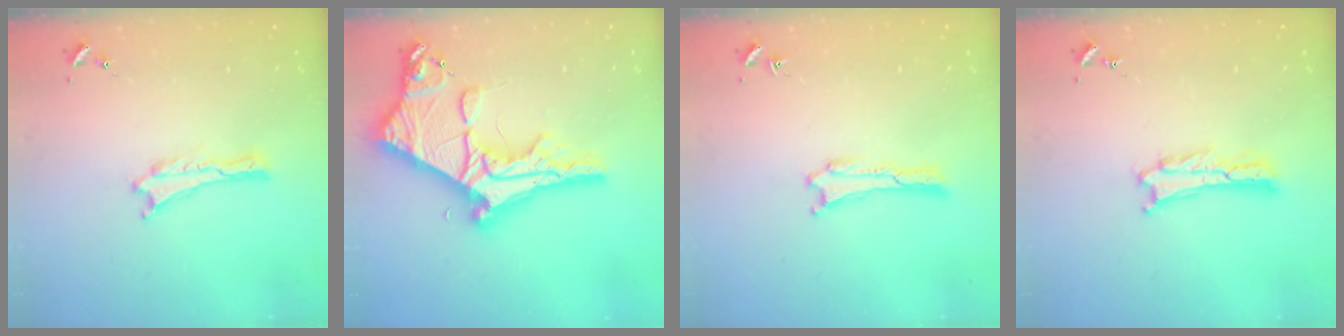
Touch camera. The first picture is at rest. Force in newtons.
{"total": 12.9, "press": 12.9, "slide": 1.3}
{"total": 0.0}
{"total": 1.6, "press": 1.6, "slide": 0.2}